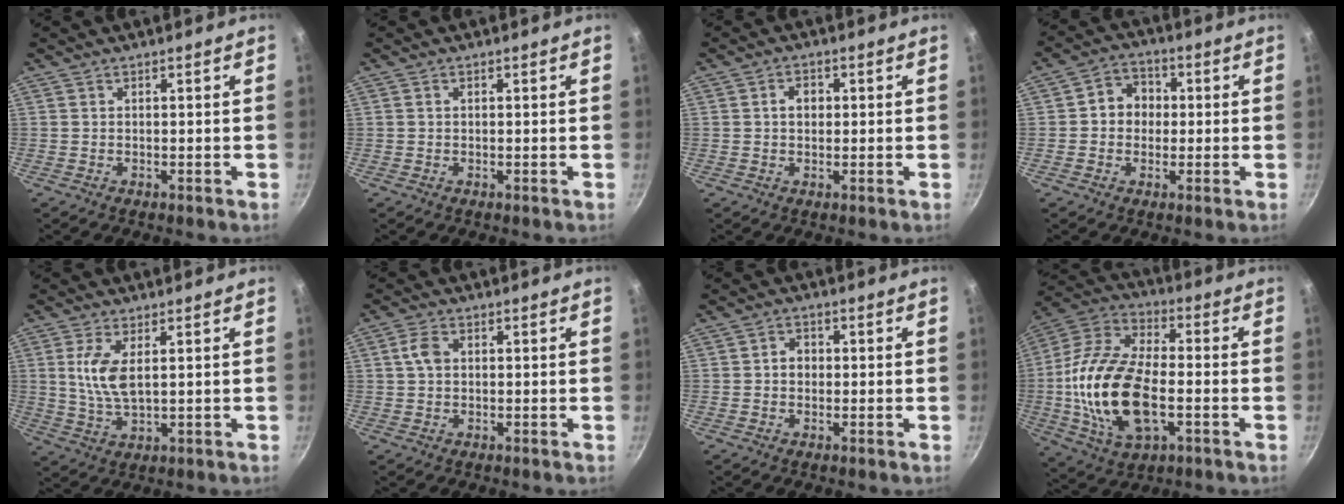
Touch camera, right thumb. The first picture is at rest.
{"total": 0.5, "force": [0.1, 0.4, 0.3], "torque": [-0.005, 0.004, 0.002]}
{"total": 3.2, "force": [0.4, 2.5, 2.0], "torque": [-0.015, 0.007, 0.005]}
{"total": 6.7, "force": [0.3, 5.9, 3.2], "torque": [-0.016, 0.012, -0.007]}
{"total": 7.3, "force": [1.7, 3.1, 6.4], "torque": [-0.128, -0.010, 0.037]}
{"total": 3.6, "force": [0.6, 2.5, 2.5], "torque": [-0.046, 0.008, 0.007]}
{"total": 3.0, "force": [0.0, 2.5, 1.6], "torque": [-0.010, 0.008, -0.002]}
{"total": 22.0, "force": [-3.3, 11.7, 18.3], "torque": [-0.357, 0.026, -0.069]}